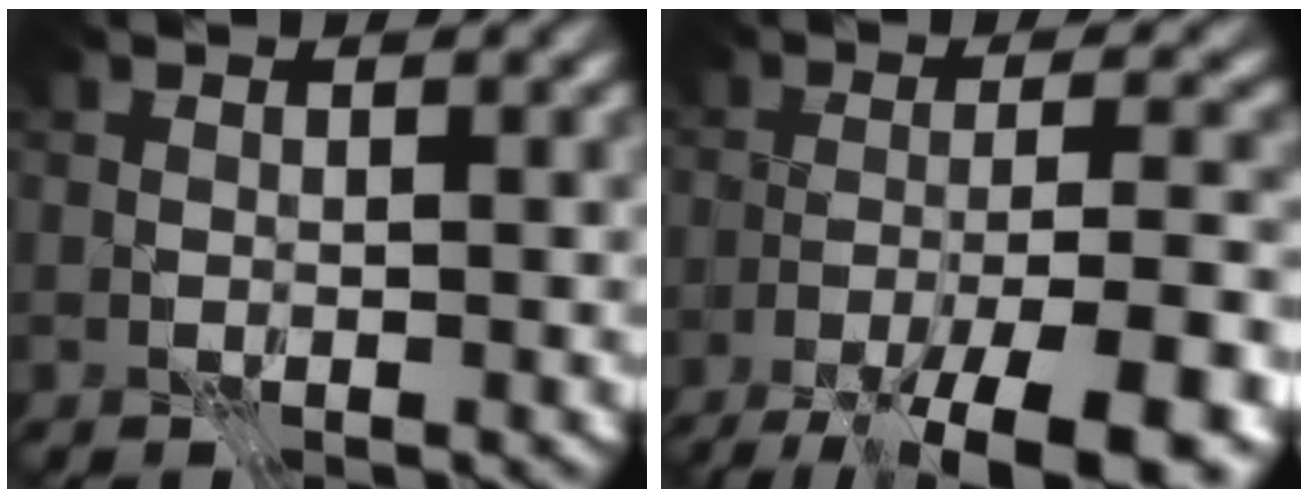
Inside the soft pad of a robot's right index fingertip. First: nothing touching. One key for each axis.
{"total": 11.5, "fx": -8.0, "fy": 1.9, "fz": 8.1, "tx": -0.117, "ty": -0.002, "tz": -0.118}